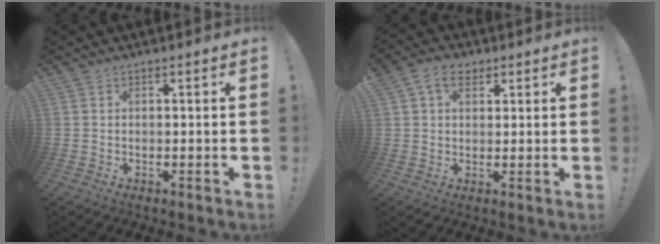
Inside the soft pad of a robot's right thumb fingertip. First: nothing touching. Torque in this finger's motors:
{"motor_torque": [-0.85, 1.29, 0.24, -0.16, 0.06]}